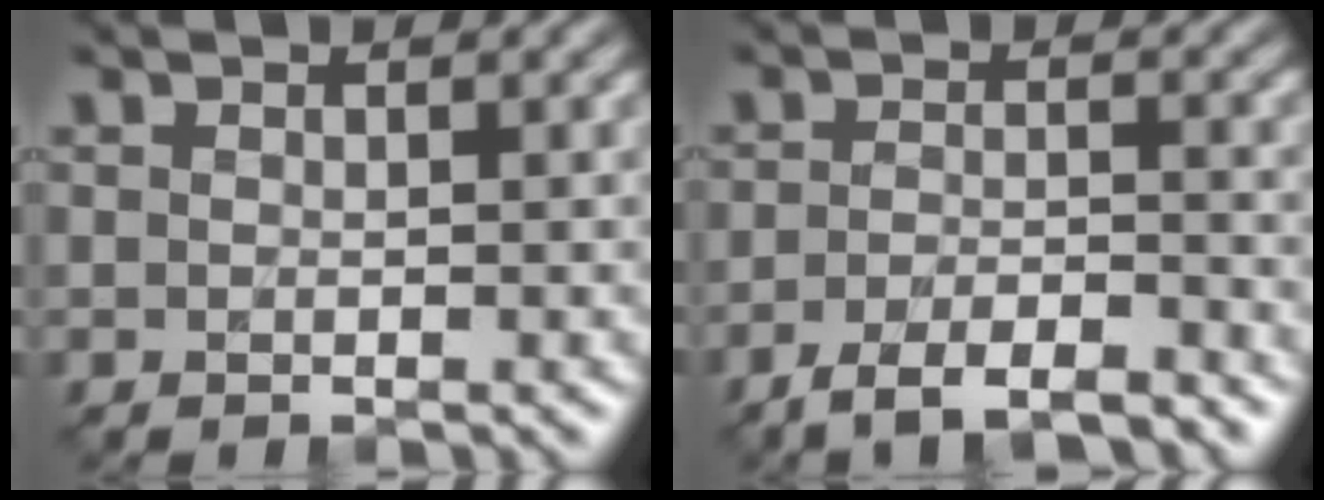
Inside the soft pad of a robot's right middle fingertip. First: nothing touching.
{"total": 4.9, "force": [-3.9, 1.1, 2.8], "torque": [-0.046, -0.007, -0.064]}